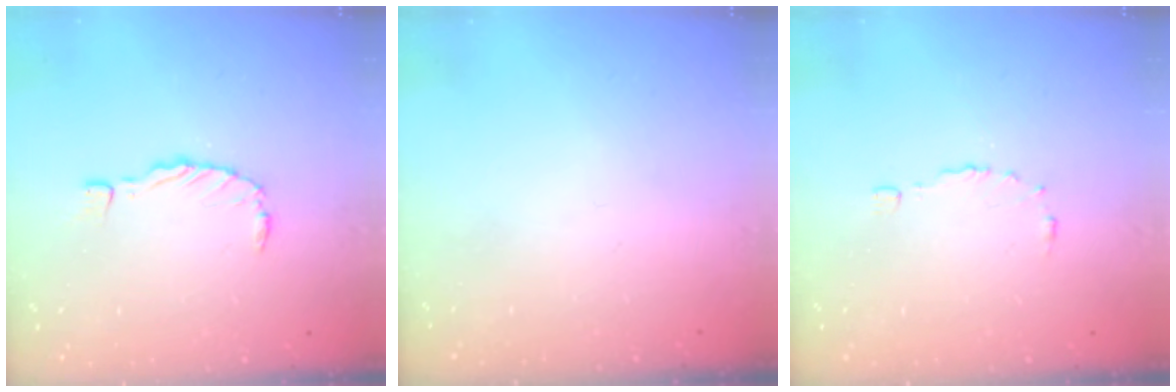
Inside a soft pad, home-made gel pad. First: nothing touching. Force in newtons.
{"total": 0.0}
{"total": 4.7, "press": 4.7, "slide": 0.4}